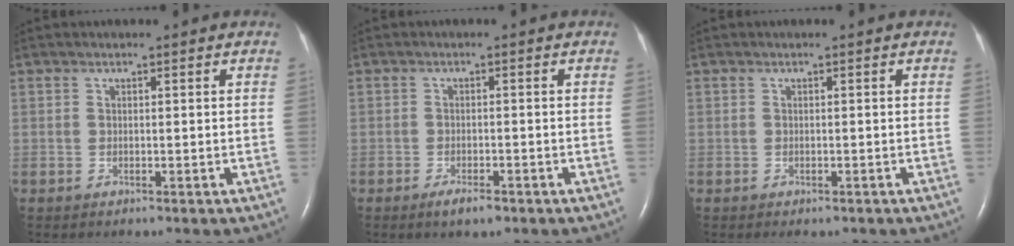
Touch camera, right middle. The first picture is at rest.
{"total": 2.6, "force": [-1.8, 0.8, 1.8], "torque": [-0.038, -0.003, -0.028]}
{"total": 1.1, "force": [-0.8, 0.5, 0.5], "torque": [-0.008, -0.002, -0.007]}